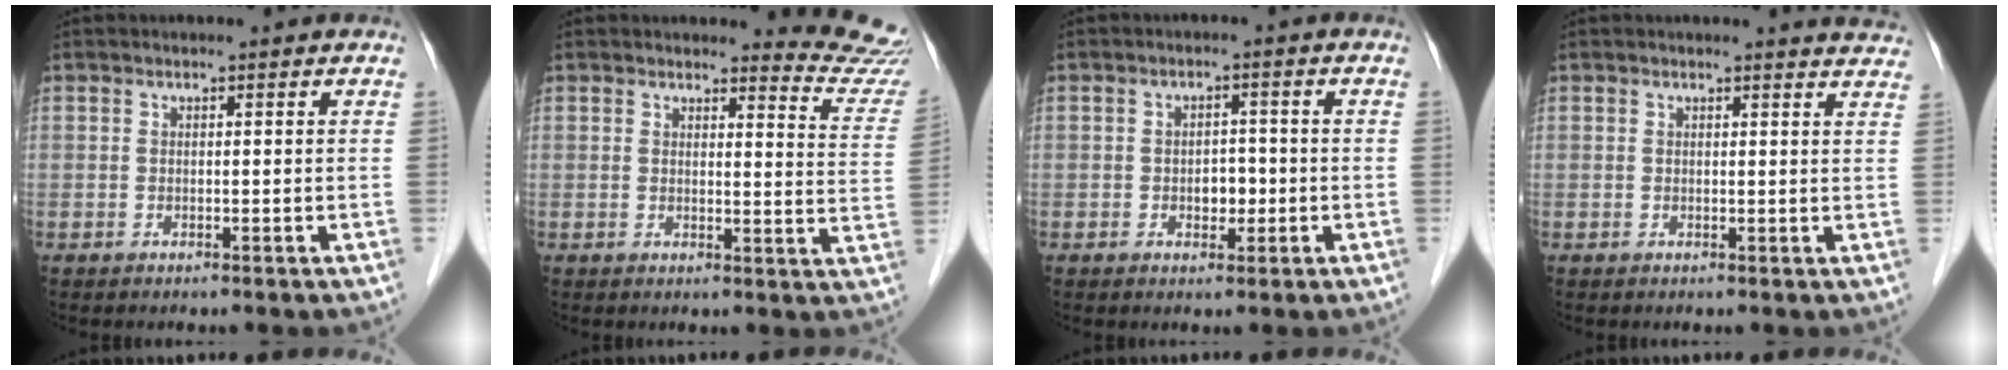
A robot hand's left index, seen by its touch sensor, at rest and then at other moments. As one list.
[{"total": 9.5, "force": [9.5, 0.4, -0.4], "torque": [0.025, -0.098, 0.075]}, {"total": 2.9, "force": [-0.9, 1.9, 2.0], "torque": [-0.027, 0.004, -0.010]}, {"total": 5.6, "force": [5.5, 0.5, 0.9], "torque": [0.001, -0.018, 0.032]}]